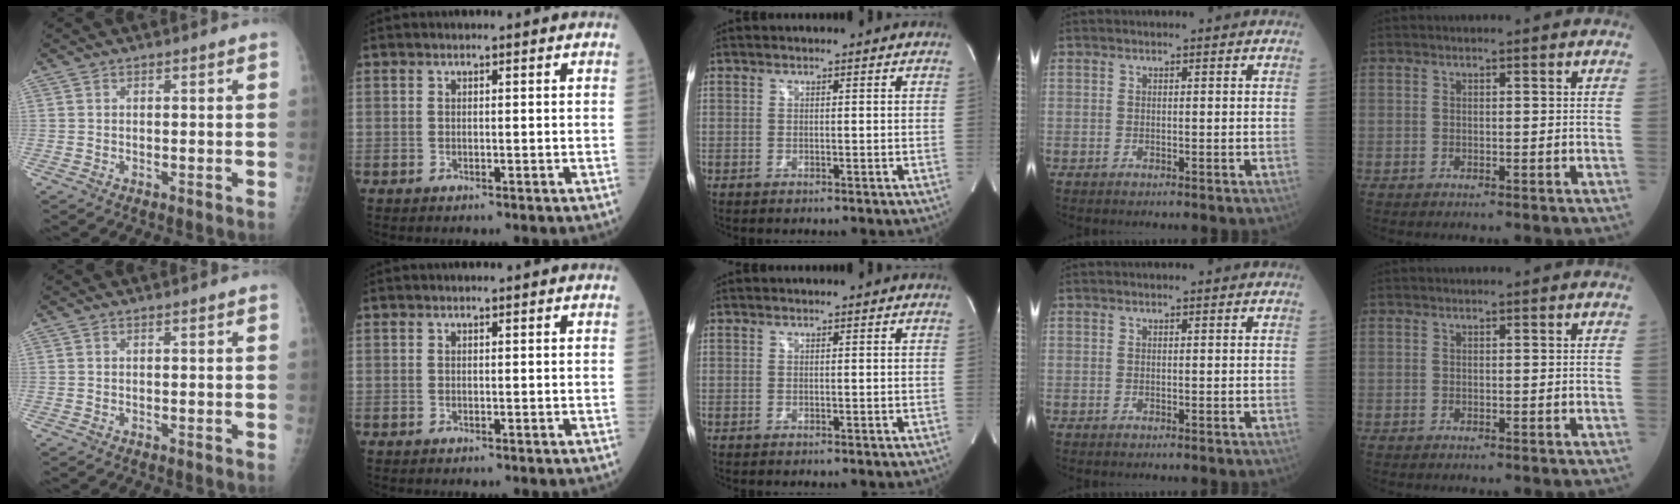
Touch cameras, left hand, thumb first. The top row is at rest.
{}